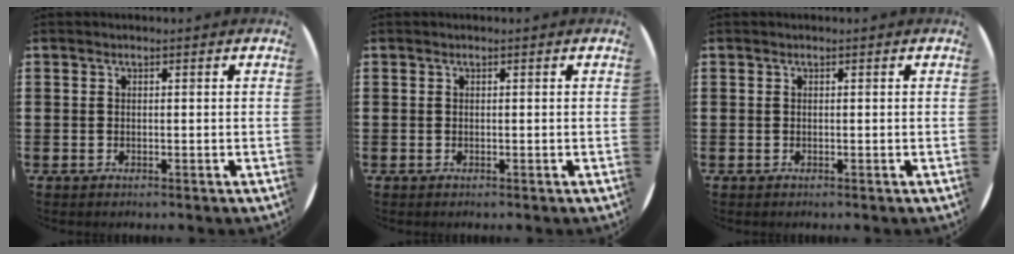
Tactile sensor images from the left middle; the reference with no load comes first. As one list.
[{"total": 0.0}, {"total": 0.0}]